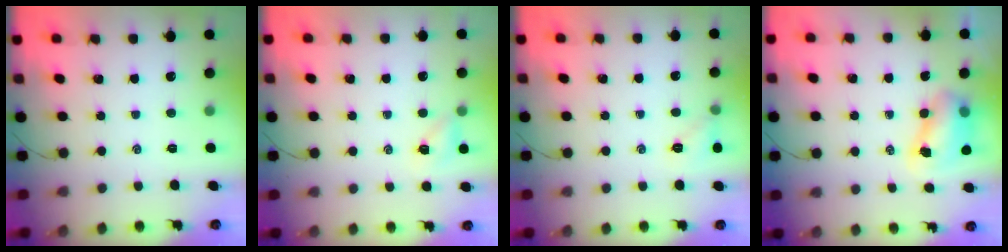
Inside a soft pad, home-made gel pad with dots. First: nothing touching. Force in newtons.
{"total": 5.1, "press": 4.9, "slide": 1.3}
{"total": 6.1, "press": 5.9, "slide": 1.4}
{"total": 8.6, "press": 8.5, "slide": 1.7}